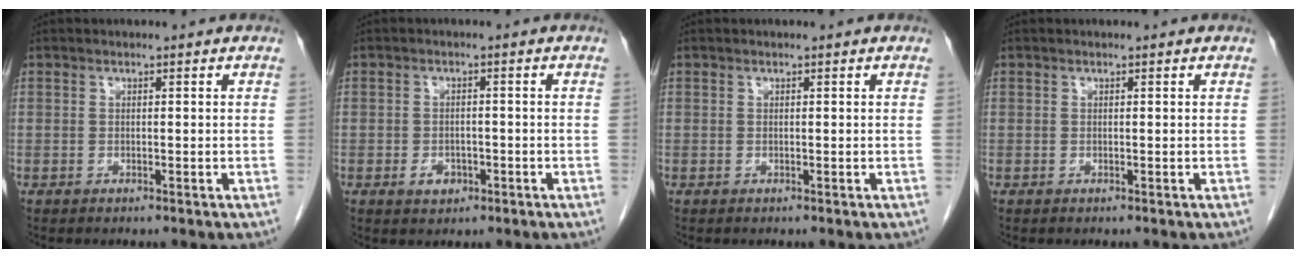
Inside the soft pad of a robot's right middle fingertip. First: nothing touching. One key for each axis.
{"total": 2.6, "fx": -1.2, "fy": 1.9, "fz": 1.4, "tx": -0.019, "ty": 0.004, "tz": -0.010}
{"total": 0.0}
{"total": 0.0}